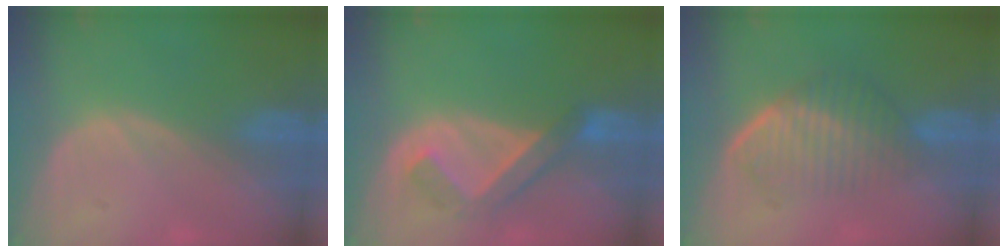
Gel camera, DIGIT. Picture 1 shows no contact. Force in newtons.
{"total": 5.1, "press": 5.1, "slide": 0.6}
{"total": 7.0, "press": 6.1, "slide": 3.4}